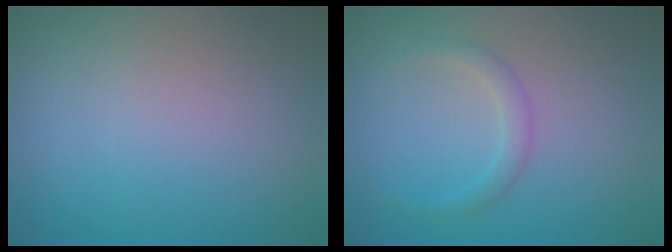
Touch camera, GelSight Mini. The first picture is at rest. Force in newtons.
{"total": 1.5, "press": 1.5, "slide": 0.0}